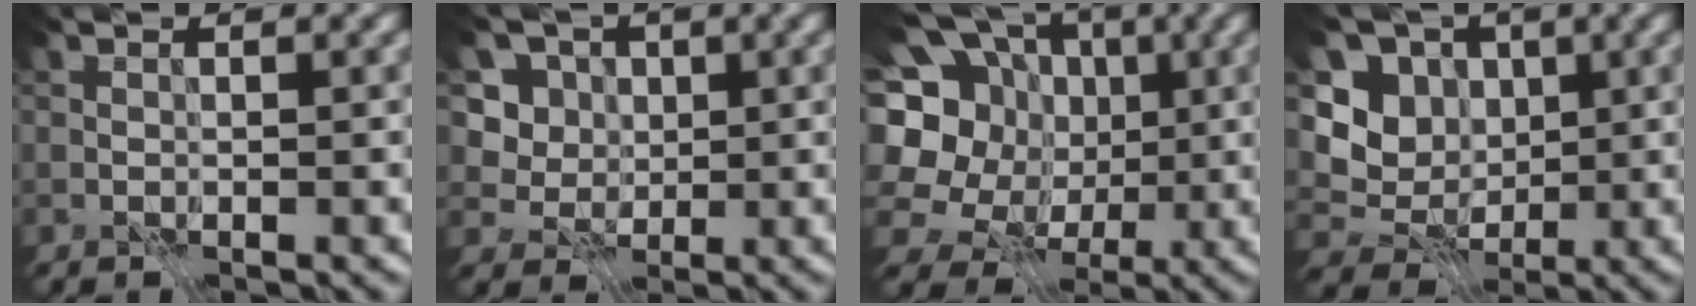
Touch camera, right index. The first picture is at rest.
{"total": 7.0, "force": [2.8, 5.7, 2.8], "torque": [-0.058, -0.004, 0.041]}
{"total": 17.2, "force": [2.1, 15.2, 7.8], "torque": [-0.201, 0.028, 0.013]}
{"total": 7.1, "force": [1.9, 6.1, 3.1], "torque": [-0.066, 0.002, 0.012]}